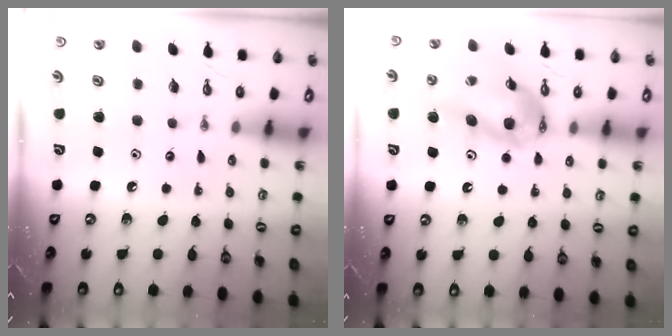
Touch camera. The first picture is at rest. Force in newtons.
{"total": 12.9, "press": 12.8, "slide": 1.7}